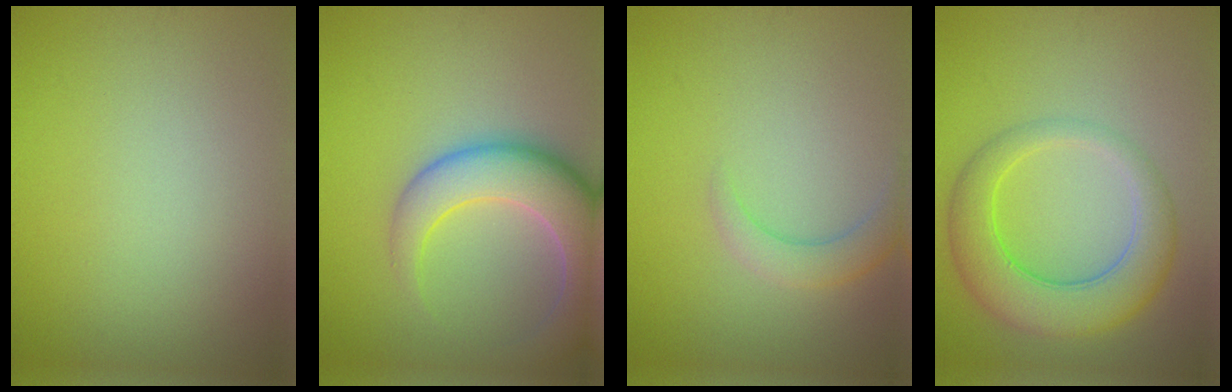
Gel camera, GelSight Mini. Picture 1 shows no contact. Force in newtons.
{"total": 8.4, "press": 8.3, "slide": 0.9}
{"total": 2.5, "press": 2.5, "slide": 0.2}
{"total": 6.6, "press": 6.6, "slide": 0.3}